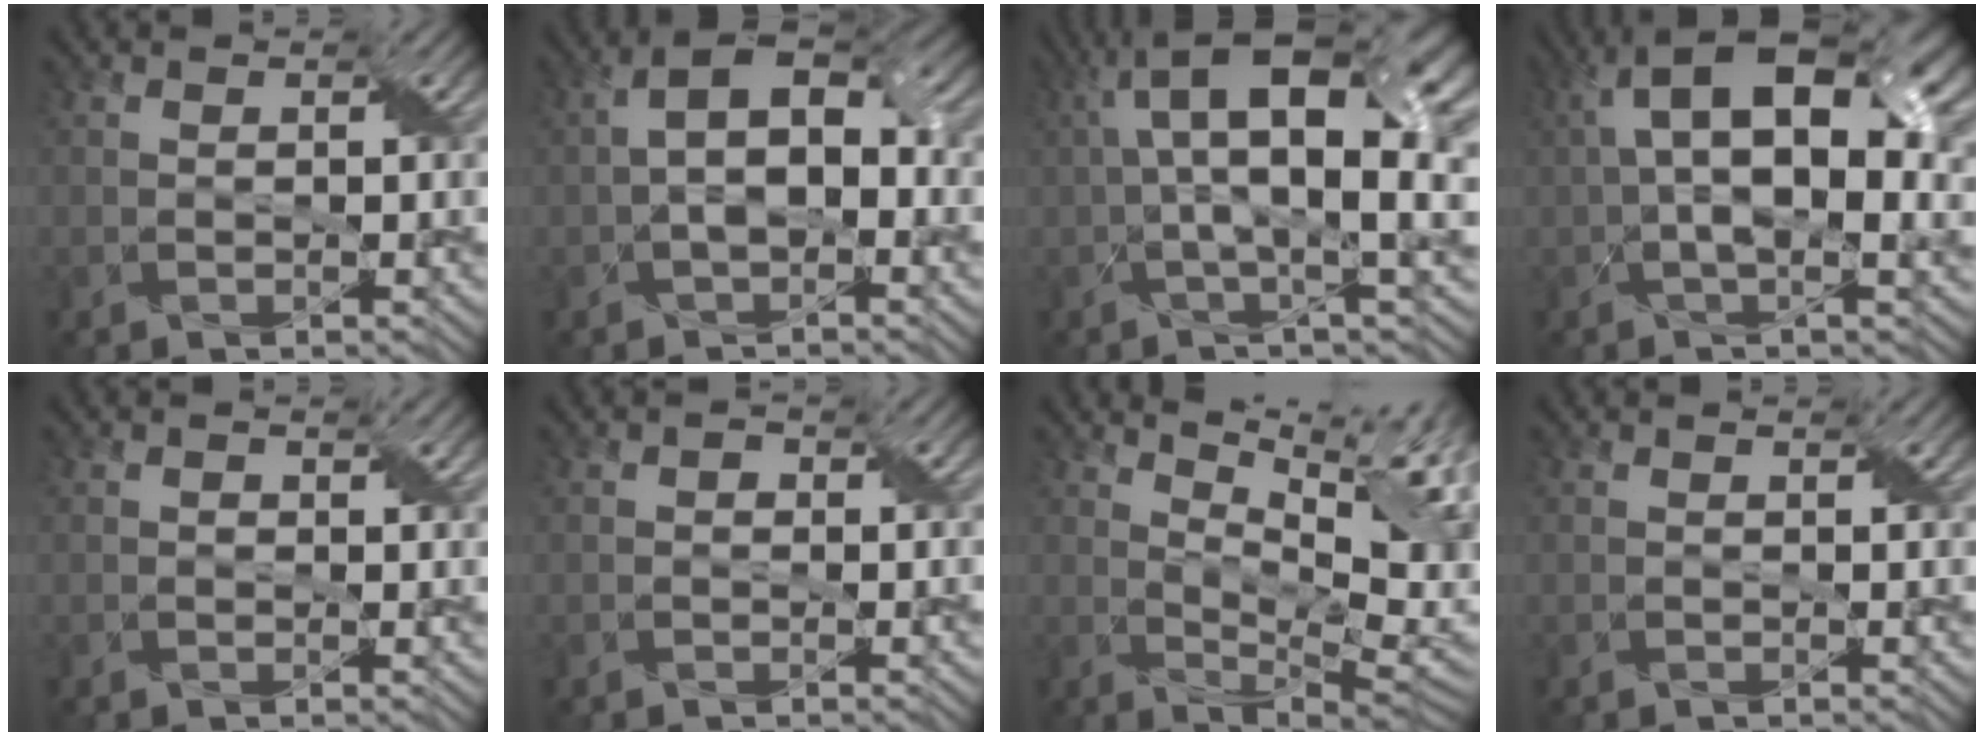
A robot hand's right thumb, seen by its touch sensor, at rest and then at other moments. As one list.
[{"total": 7.4, "force": [0.5, 4.0, 6.2], "torque": [-0.121, 0.009, 0.006]}, {"total": 13.9, "force": [2.6, 3.9, 13.1], "torque": [-0.229, 0.006, 0.047]}, {"total": 14.0, "force": [3.0, 6.0, 12.3], "torque": [-0.212, 0.010, 0.043]}, {"total": 0.8, "force": [0.2, 0.7, 0.4], "torque": [-0.007, -0.004, 0.004]}, {"total": 0.8, "force": [0.0, 0.7, 0.3], "torque": [-0.004, -0.003, -0.003]}, {"total": 14.9, "force": [6.5, 5.3, 12.3], "torque": [-0.185, 0.032, 0.099]}, {"total": 0.0}]